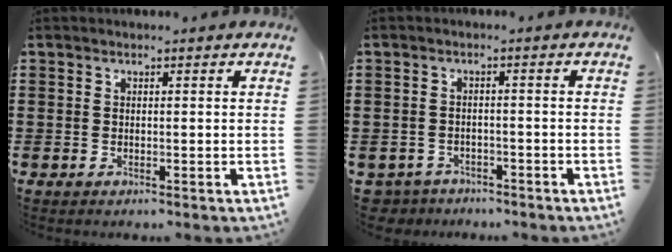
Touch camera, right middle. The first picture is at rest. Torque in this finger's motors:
{"motor_torque": [-0.03, 0.13, 0.00, -0.03]}